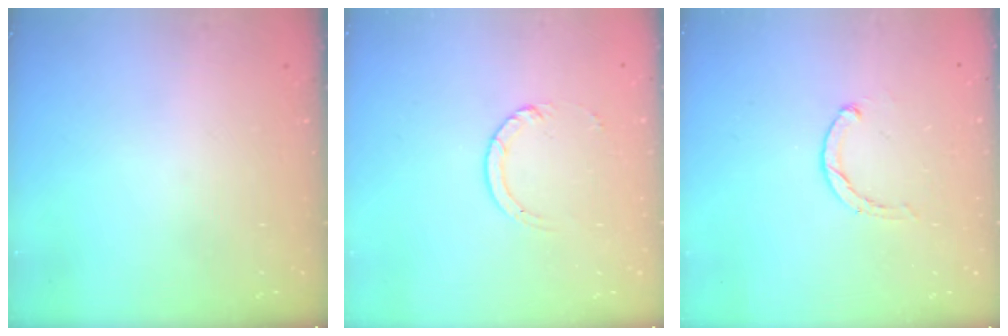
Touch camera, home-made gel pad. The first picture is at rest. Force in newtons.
{"total": 3.0, "press": 2.9, "slide": 0.4}
{"total": 0.6, "press": 0.6, "slide": 0.2}